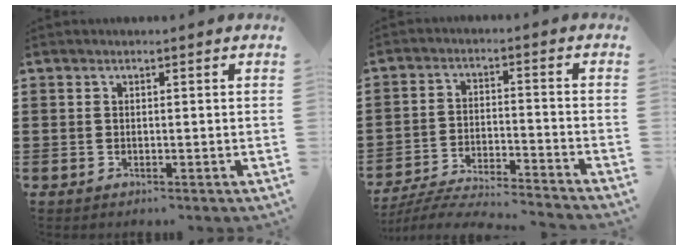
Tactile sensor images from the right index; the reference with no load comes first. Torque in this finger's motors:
{"motor_torque": [-0.48, 0.49, 0.03, 0.00]}